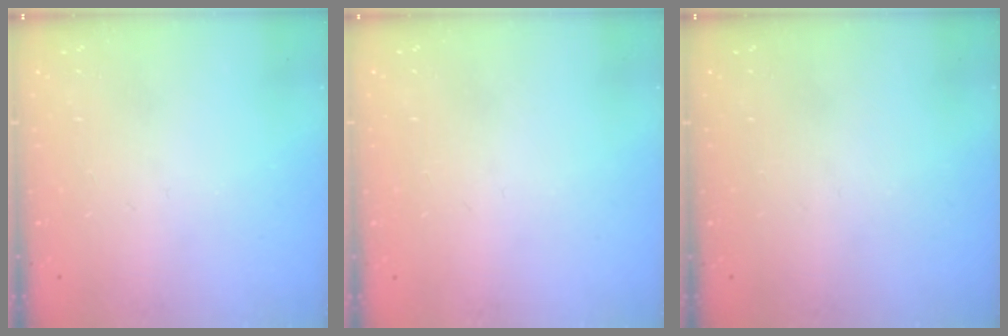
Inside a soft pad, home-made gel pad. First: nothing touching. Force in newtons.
{"total": 0.7, "press": 0.6, "slide": 0.1}
{"total": 0.0}